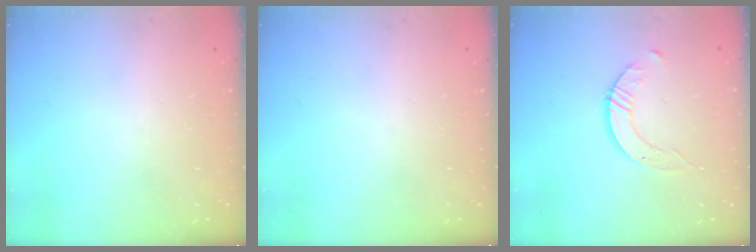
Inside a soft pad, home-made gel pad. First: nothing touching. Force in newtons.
{"total": 0.0}
{"total": 3.2, "press": 3.1, "slide": 0.4}